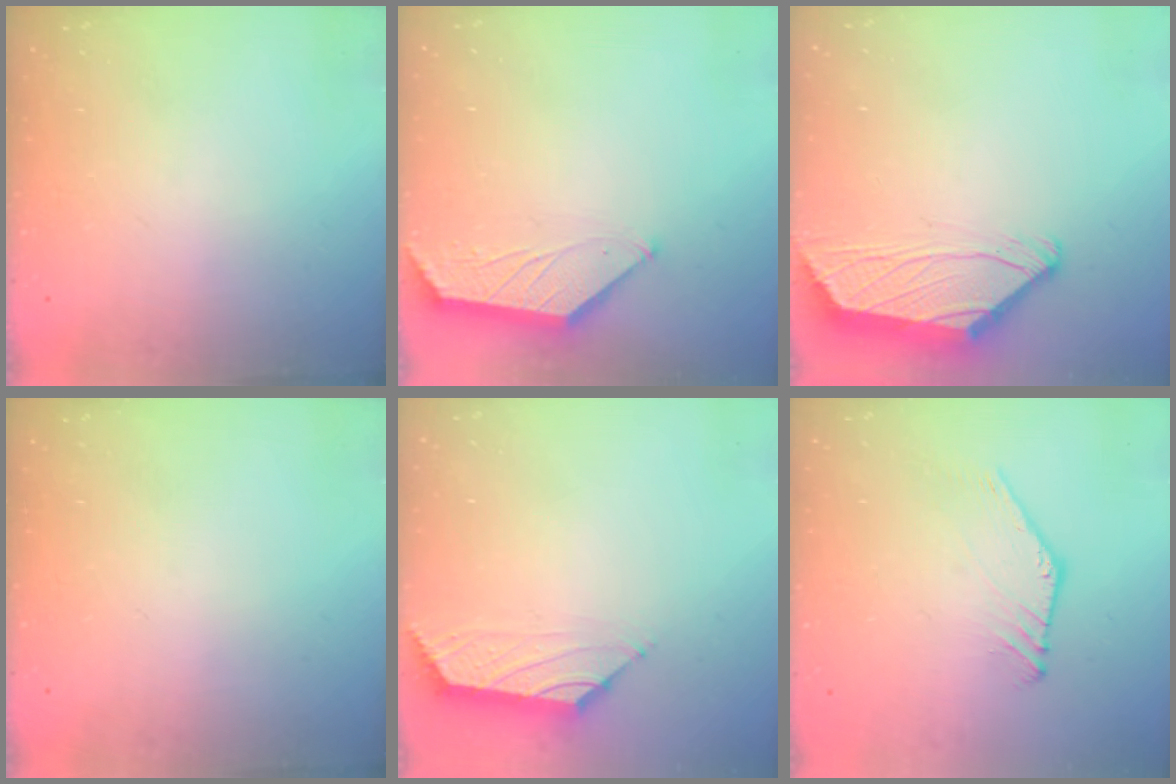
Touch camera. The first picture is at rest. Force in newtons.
{"total": 1.7, "press": 1.7, "slide": 0.4}
{"total": 2.2, "press": 2.1, "slide": 0.7}
{"total": 0.0}
{"total": 0.8, "press": 0.4, "slide": 0.6}
{"total": 2.1, "press": 2.1, "slide": 0.1}